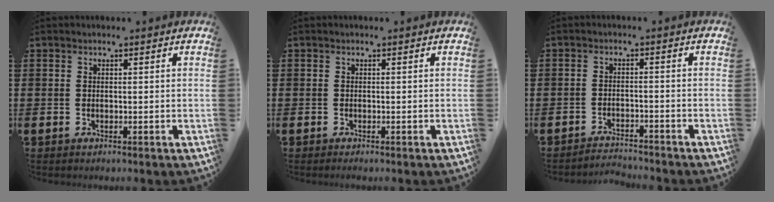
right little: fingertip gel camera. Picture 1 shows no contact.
{"total": 0.0}
{"total": 2.2, "force": [-2.2, 0.0, -0.1], "torque": [-0.004, 0.005, -0.048]}